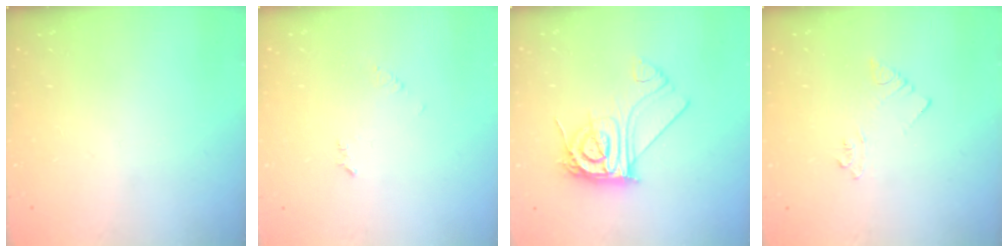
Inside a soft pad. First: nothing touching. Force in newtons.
{"total": 4.1, "press": 4.0, "slide": 0.5}
{"total": 13.7, "press": 13.6, "slide": 1.2}
{"total": 3.6, "press": 3.6, "slide": 0.6}